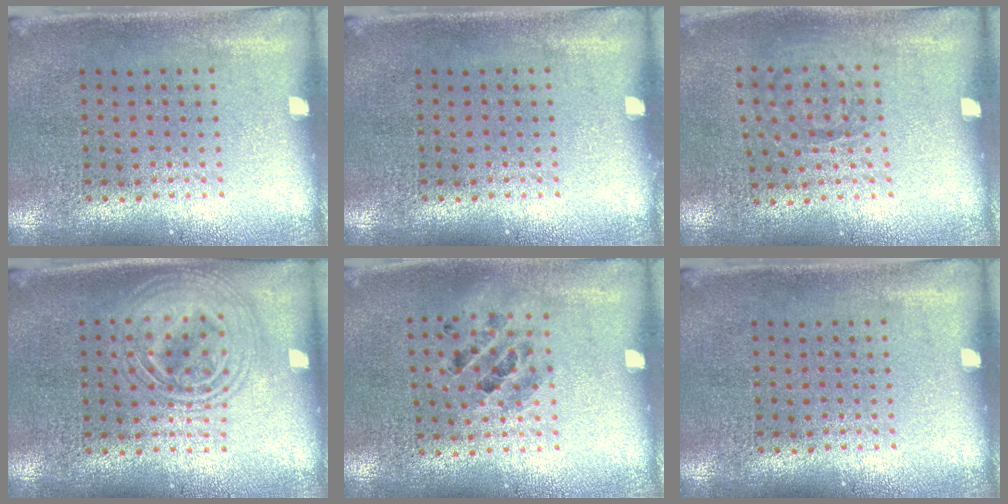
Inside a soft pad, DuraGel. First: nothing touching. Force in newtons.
{"total": 0.0}
{"total": 1.0, "press": 0.8, "slide": 0.6}
{"total": 2.9, "press": 2.9, "slide": 0.4}
{"total": 0.9, "press": 0.9, "slide": 0.2}
{"total": 0.0}